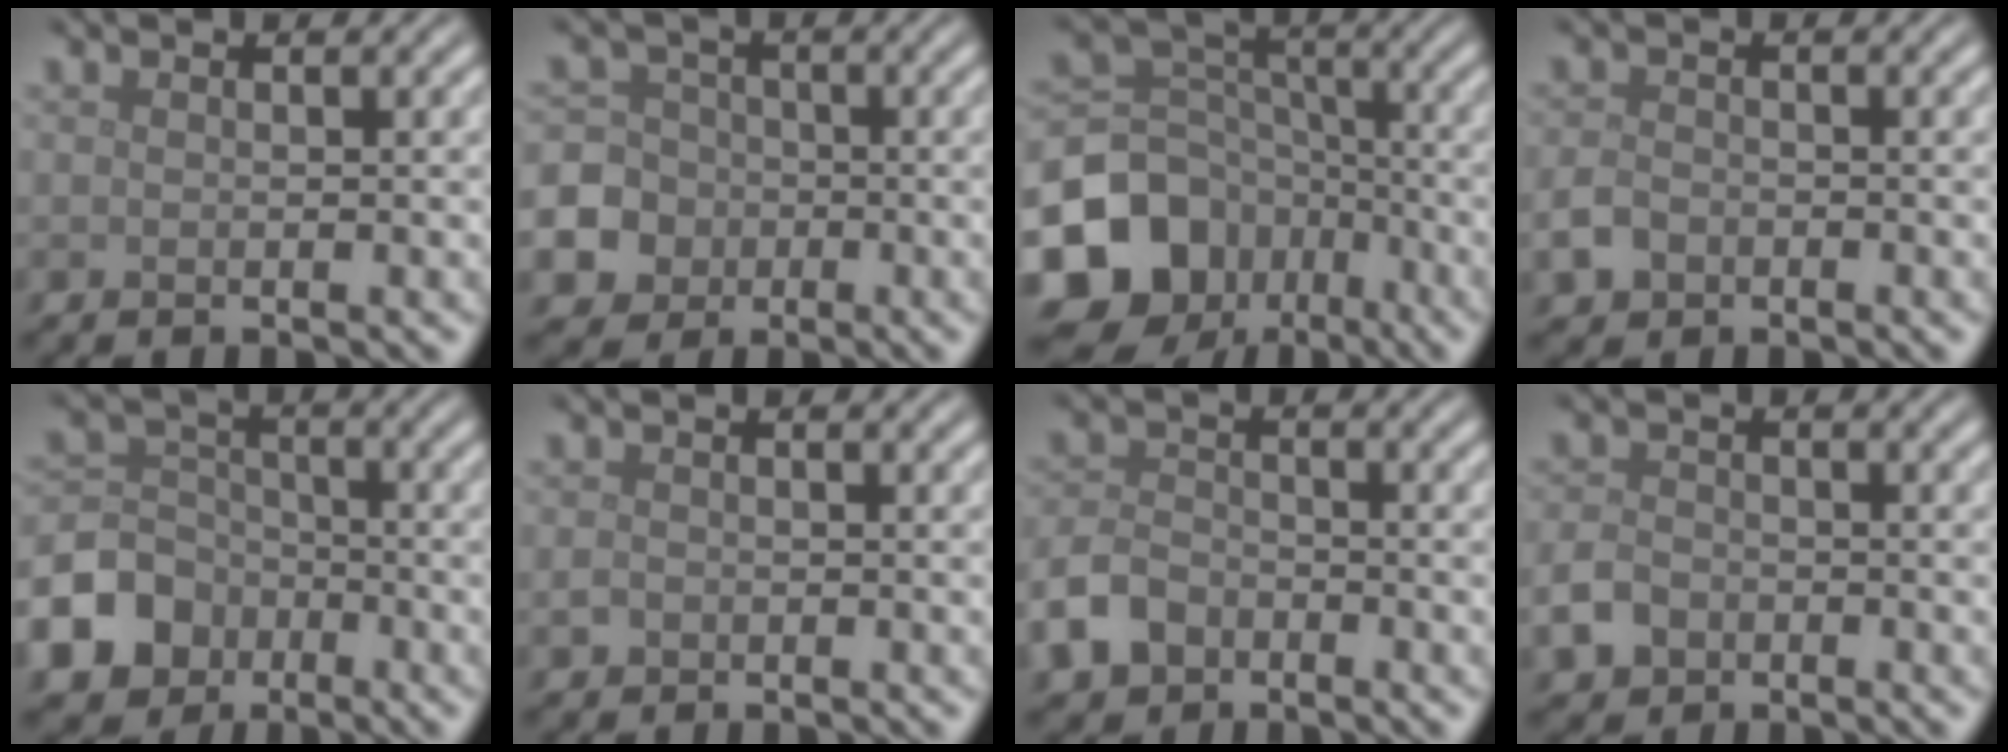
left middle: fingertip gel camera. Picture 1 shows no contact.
{"total": 11.6, "force": [-4.7, 10.3, 2.4], "torque": [-0.078, -0.029, -0.105]}
{"total": 14.7, "force": [-8.3, 11.2, 4.6], "torque": [-0.128, -0.027, -0.141]}
{"total": 2.0, "force": [-1.0, 1.5, 0.8], "torque": [-0.017, -0.001, -0.024]}
{"total": 8.4, "force": [-4.4, 6.8, 2.1], "torque": [-0.043, -0.017, -0.105]}
{"total": 0.7, "force": [-0.3, 0.6, 0.3], "torque": [-0.005, -0.003, -0.007]}
{"total": 4.1, "force": [-2.5, 2.8, 1.8], "torque": [-0.042, 0.000, -0.057]}
{"total": 2.6, "force": [-1.4, 1.9, 1.1], "torque": [-0.025, -0.003, -0.032]}